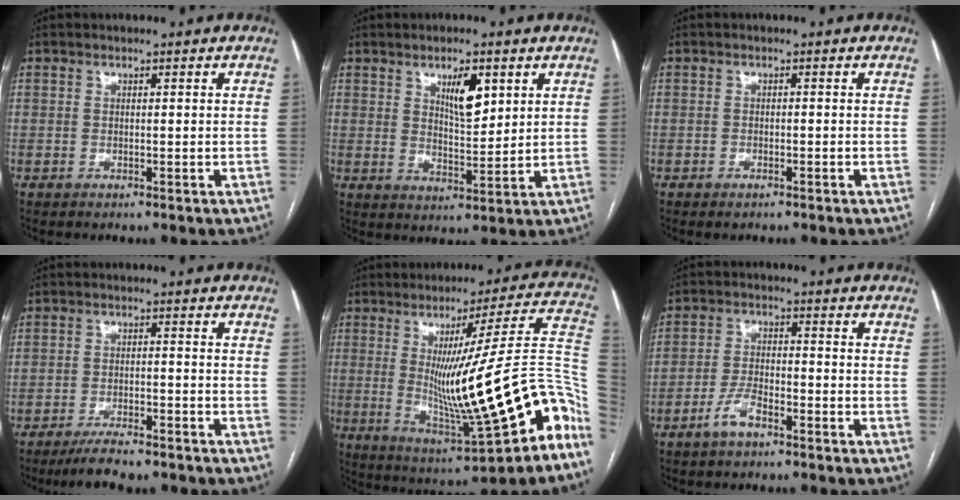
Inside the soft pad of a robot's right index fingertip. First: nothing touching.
{"total": 6.3, "force": [3.1, 2.1, 5.1], "torque": [-0.089, -0.004, 0.056]}
{"total": 0.6, "force": [-0.4, 0.3, 0.3], "torque": [-0.003, 0.000, -0.003]}
{"total": 6.9, "force": [-5.8, 1.1, 3.4], "torque": [-0.054, -0.012, -0.095]}
{"total": 22.1, "force": [-5.6, 1.9, 21.2], "torque": [-0.261, 0.003, -0.069]}
{"total": 4.4, "force": [-2.9, 1.4, 3.0], "torque": [-0.061, 0.003, -0.056]}